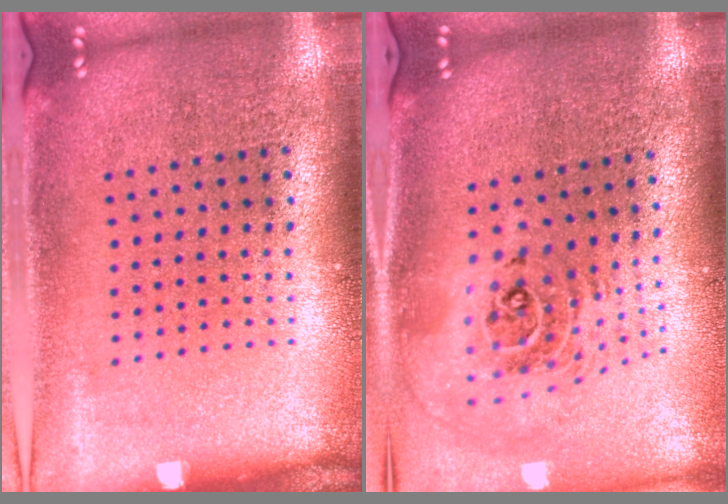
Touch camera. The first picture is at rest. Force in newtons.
{"total": 2.3, "press": 1.8, "slide": 1.5}